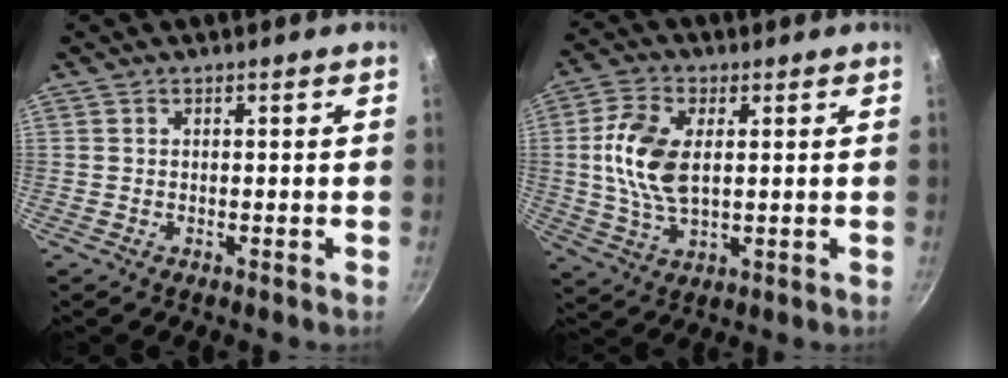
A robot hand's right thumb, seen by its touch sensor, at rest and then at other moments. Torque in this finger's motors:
{"motor_torque": [-0.74, 1.12, 0.86, 0.51, 0.14]}